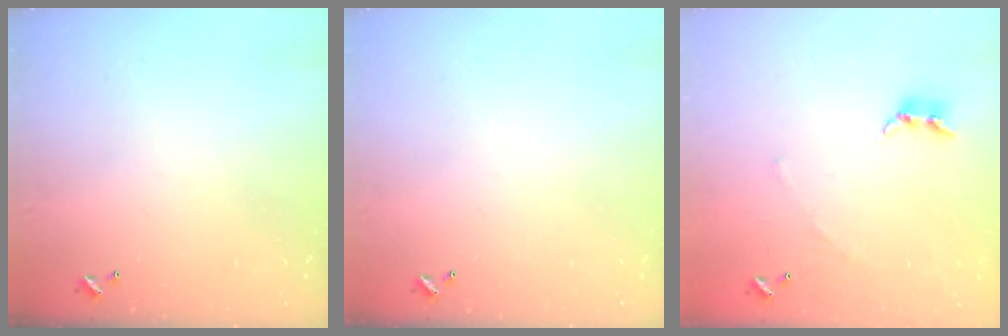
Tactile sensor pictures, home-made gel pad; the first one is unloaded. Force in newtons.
{"total": 0.0}
{"total": 3.9, "press": 3.9, "slide": 0.2}